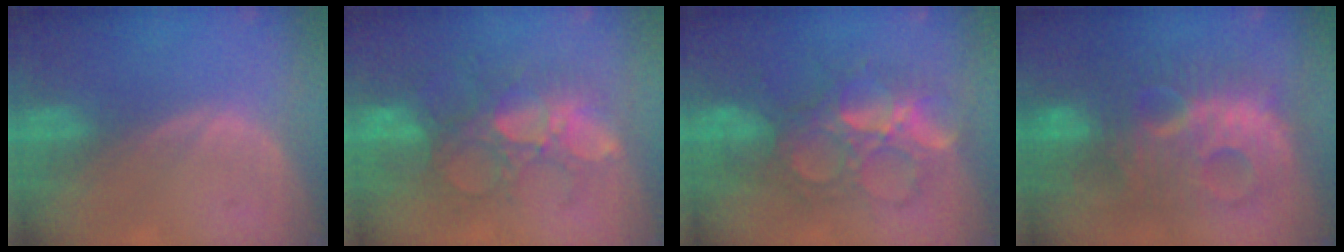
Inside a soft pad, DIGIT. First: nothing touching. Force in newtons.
{"total": 10.7, "press": 9.4, "slide": 5.1}
{"total": 9.1, "press": 9.0, "slide": 1.1}
{"total": 11.9, "press": 11.9, "slide": 0.7}